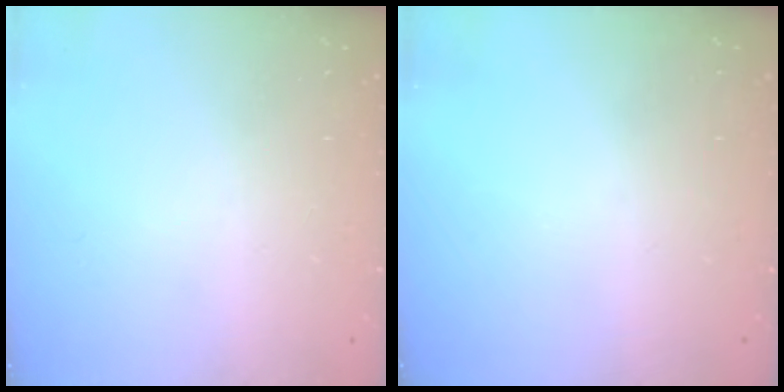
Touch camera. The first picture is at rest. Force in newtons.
{"total": 0.0}